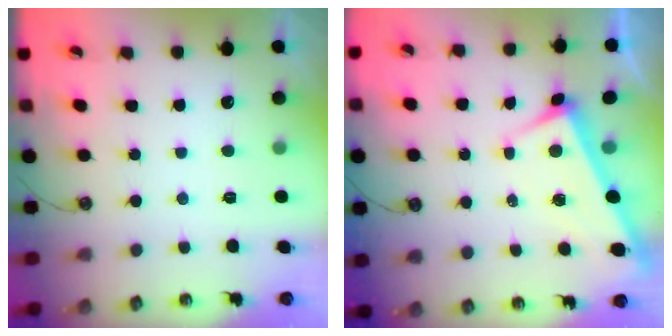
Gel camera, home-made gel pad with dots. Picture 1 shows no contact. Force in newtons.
{"total": 3.9, "press": 3.9, "slide": 0.1}